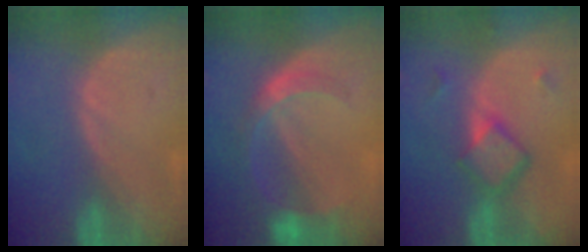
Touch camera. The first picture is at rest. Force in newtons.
{"total": 6.1, "press": 5.5, "slide": 2.8}
{"total": 5.8, "press": 5.1, "slide": 2.7}